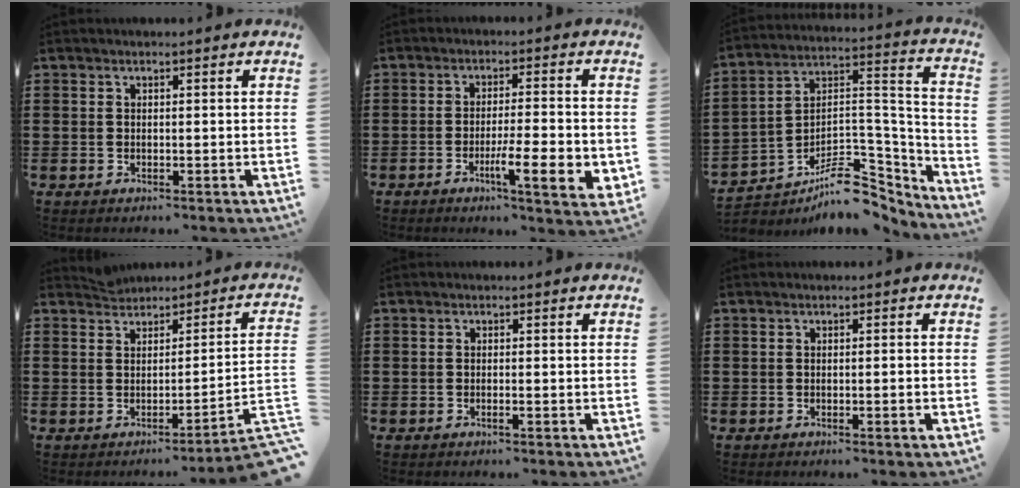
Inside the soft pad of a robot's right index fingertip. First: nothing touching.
{"total": 7.9, "force": [-2.7, 1.2, 7.3], "torque": [-0.108, -0.007, -0.042]}
{"total": 9.4, "force": [-6.1, 5.2, 5.0], "torque": [-0.078, 0.016, -0.108]}
{"total": 1.9, "force": [-0.3, -0.7, 1.8], "torque": [-0.035, -0.010, -0.006]}
{"total": 0.6, "force": [-0.4, 0.0, 0.5], "torque": [-0.009, -0.003, -0.006]}
{"total": 0.9, "force": [-0.4, -0.3, 0.8], "torque": [-0.012, -0.005, -0.008]}